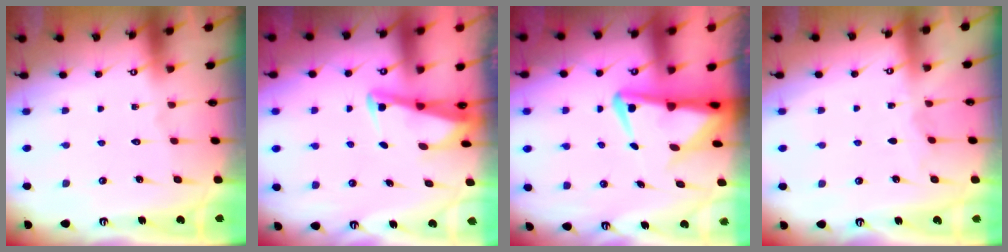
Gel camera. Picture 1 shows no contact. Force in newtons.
{"total": 2.7, "press": 2.7, "slide": 0.2}
{"total": 6.7, "press": 6.5, "slide": 1.6}
{"total": 2.7, "press": 2.7, "slide": 0.3}